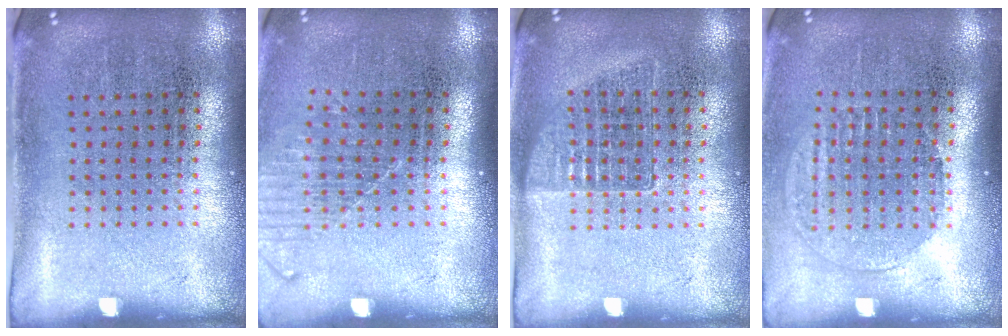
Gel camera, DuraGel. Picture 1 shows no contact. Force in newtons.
{"total": 1.3, "press": 1.1, "slide": 0.8}
{"total": 1.0, "press": 0.9, "slide": 0.4}
{"total": 1.4, "press": 1.2, "slide": 0.7}